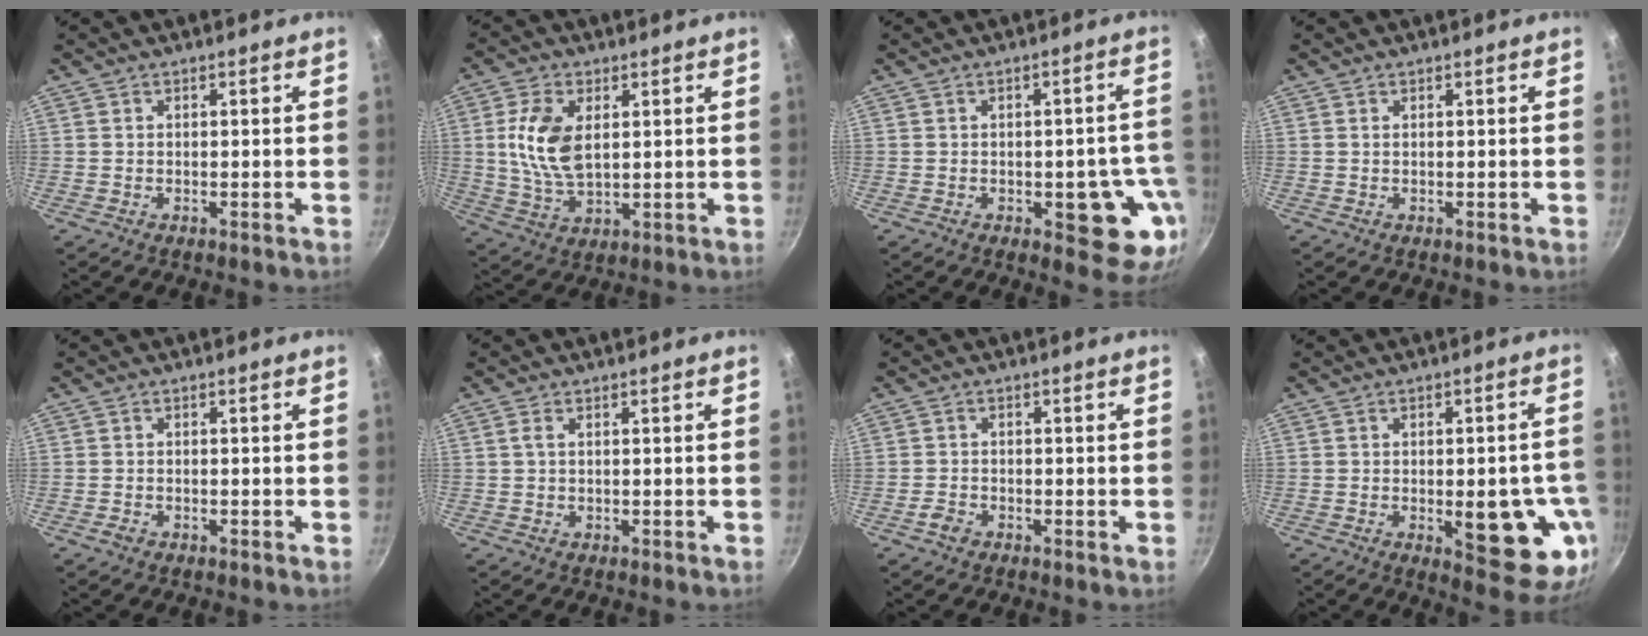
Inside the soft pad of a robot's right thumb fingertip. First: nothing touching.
{"total": 10.7, "force": [2.1, 6.1, 8.6], "torque": [-0.164, -0.011, 0.044]}
{"total": 11.1, "force": [-3.1, 5.0, 9.4], "torque": [-0.059, 0.012, -0.037]}
{"total": 0.0}
{"total": 1.2, "force": [-0.7, 0.8, 0.6], "torque": [-0.014, 0.005, -0.014]}
{"total": 1.3, "force": [0.4, 0.6, 1.1], "torque": [-0.021, 0.001, 0.007]}
{"total": 2.0, "force": [-1.2, 1.3, 0.9], "torque": [-0.018, 0.010, -0.024]}
{"total": 14.4, "force": [-3.2, 5.7, 12.9], "torque": [-0.117, 0.000, -0.035]}